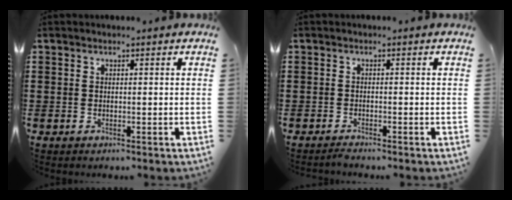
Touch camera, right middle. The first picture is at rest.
{"total": 0.9, "force": [-0.8, 0.0, 0.2], "torque": [-0.007, -0.002, -0.016]}